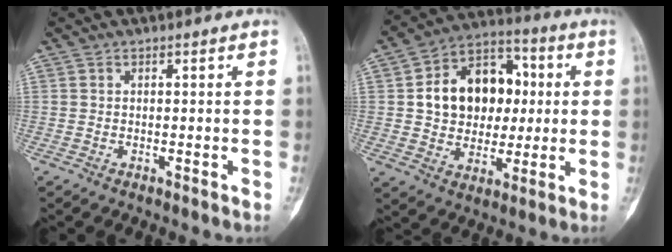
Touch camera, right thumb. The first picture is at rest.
{"total": 17.5, "force": [2.2, 13.1, 11.4], "torque": [-0.137, 0.021, 0.033]}